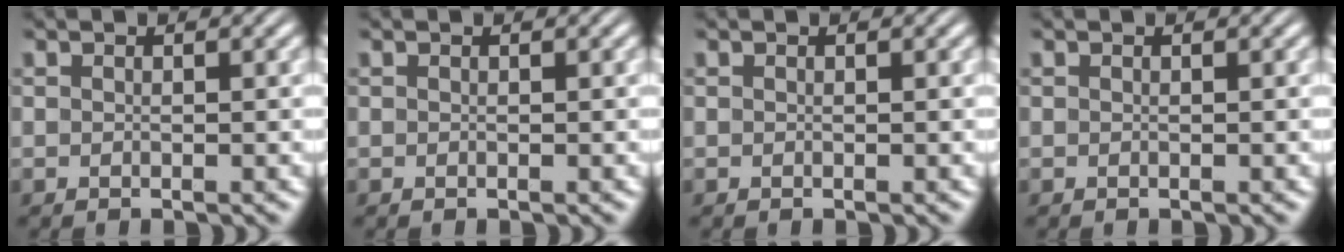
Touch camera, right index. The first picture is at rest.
{"total": 0.0}
{"total": 0.0}
{"total": 0.0}